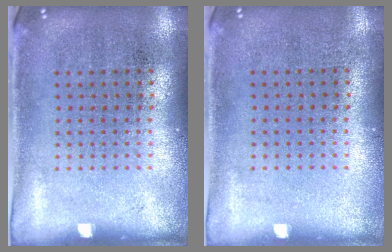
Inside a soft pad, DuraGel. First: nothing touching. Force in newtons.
{"total": 0.0}